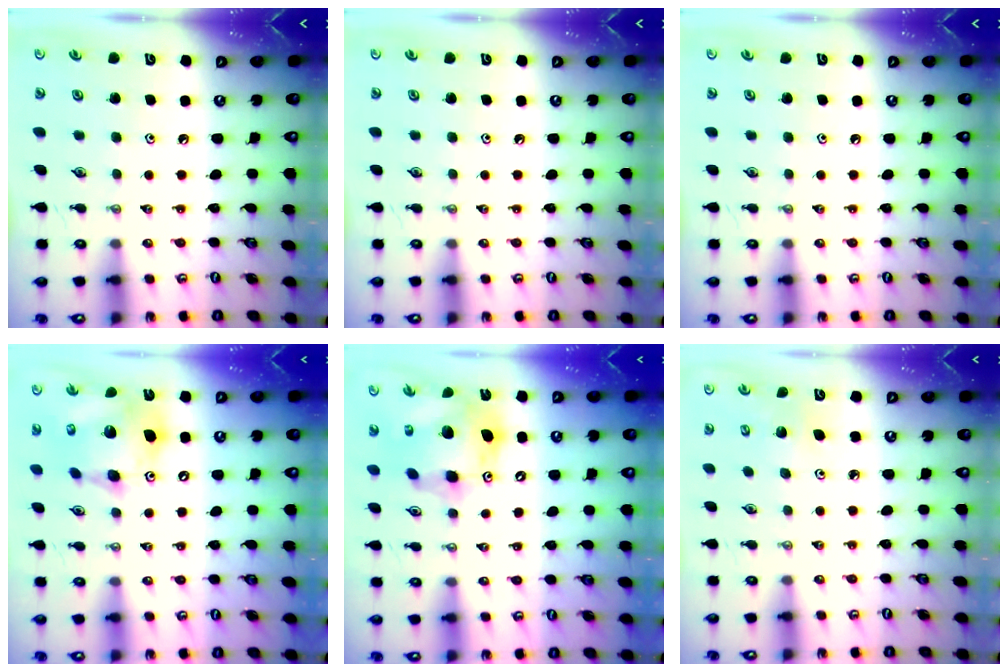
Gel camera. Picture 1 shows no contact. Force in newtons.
{"total": 0.0}
{"total": 0.0}
{"total": 16.8, "press": 16.5, "slide": 3.0}
{"total": 15.7, "press": 15.6, "slide": 1.4}
{"total": 3.3, "press": 3.3, "slide": 0.3}